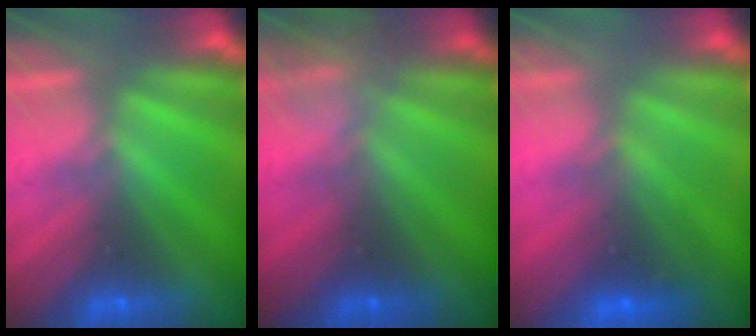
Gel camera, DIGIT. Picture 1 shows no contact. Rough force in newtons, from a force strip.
{"total": 2.3}
{"total": 6.9}